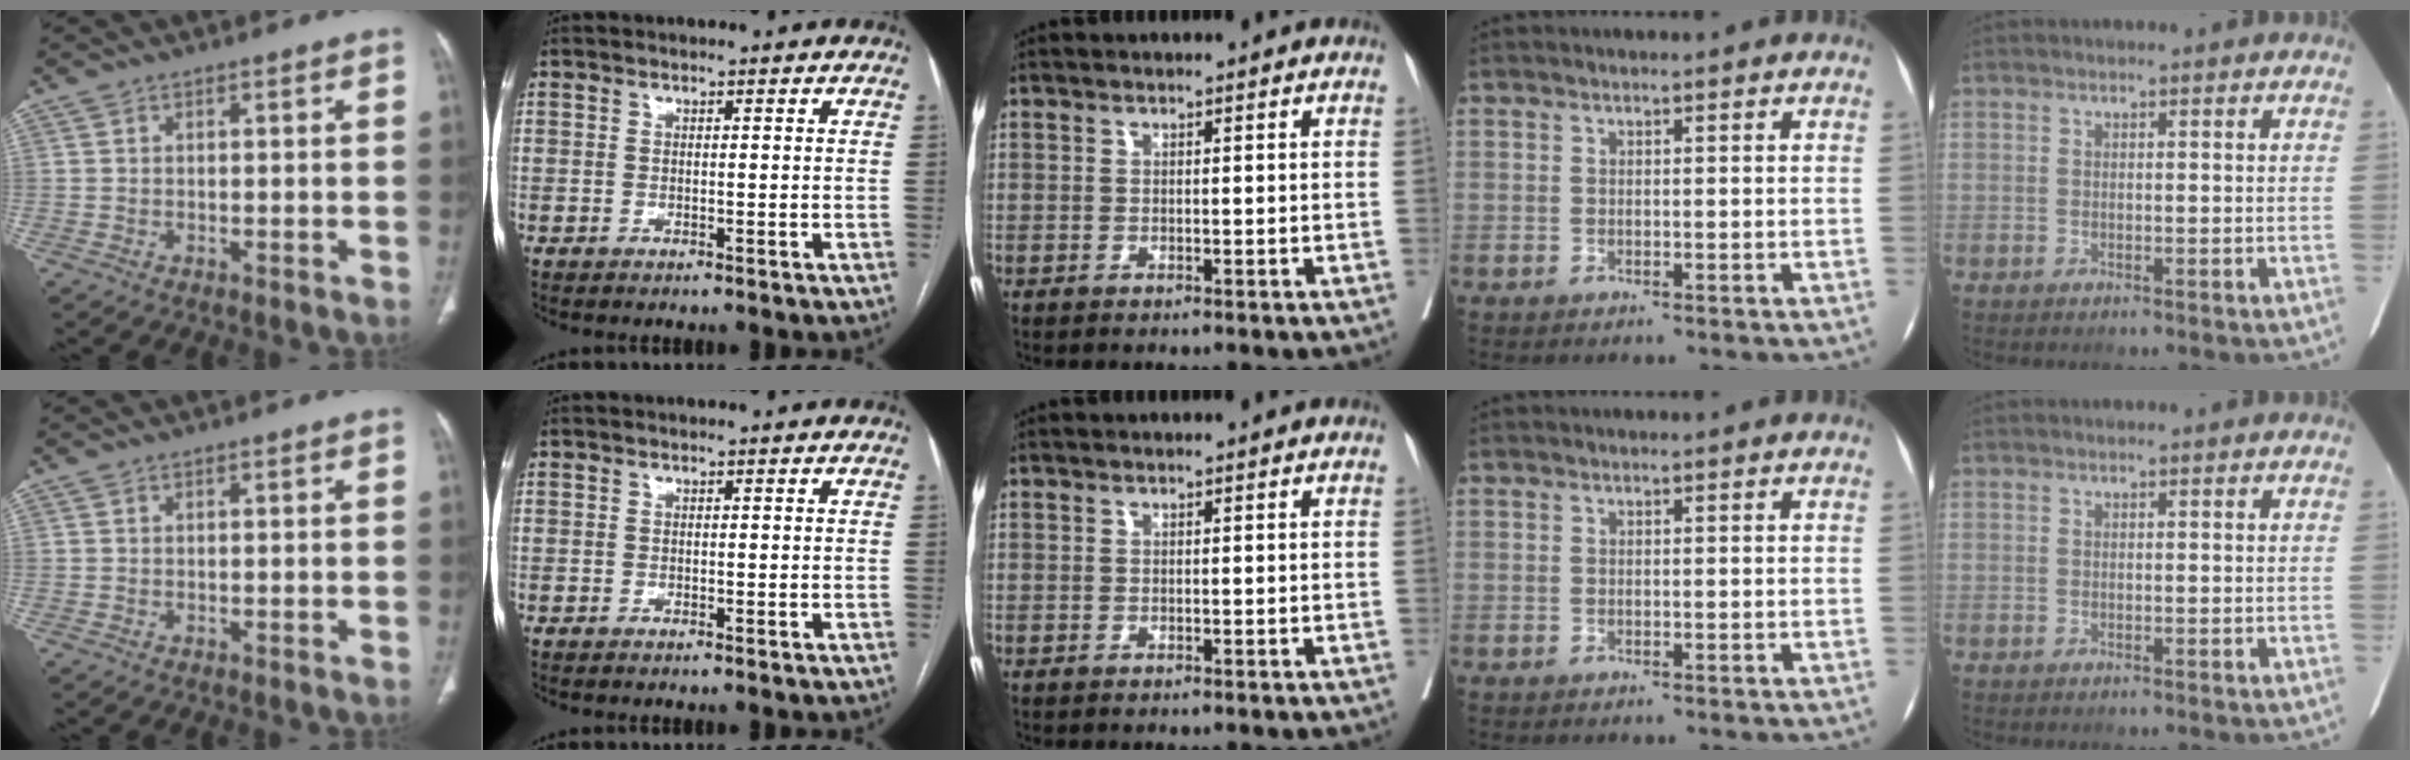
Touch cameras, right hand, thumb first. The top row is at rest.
{}